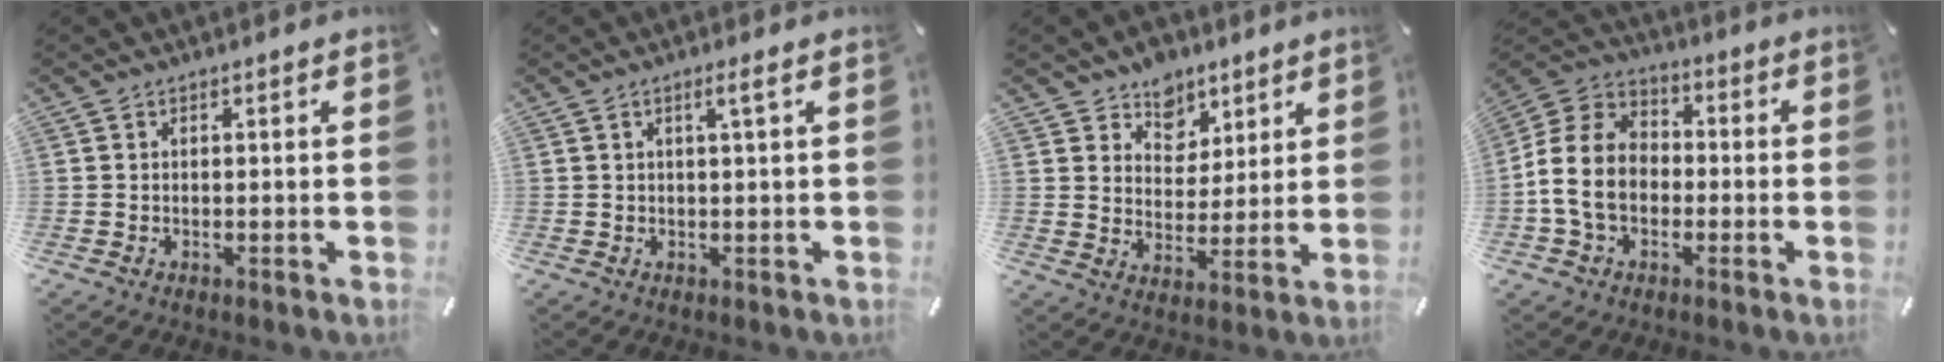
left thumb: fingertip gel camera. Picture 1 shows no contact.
{"total": 2.5, "force": [0.9, 0.2, 2.4], "torque": [-0.046, 0.001, 0.013]}
{"total": 8.3, "force": [5.4, 6.3, 0.0], "torque": [-0.001, -0.050, 0.100]}
{"total": 11.9, "force": [-2.6, 9.4, 6.8], "torque": [-0.160, 0.026, -0.046]}